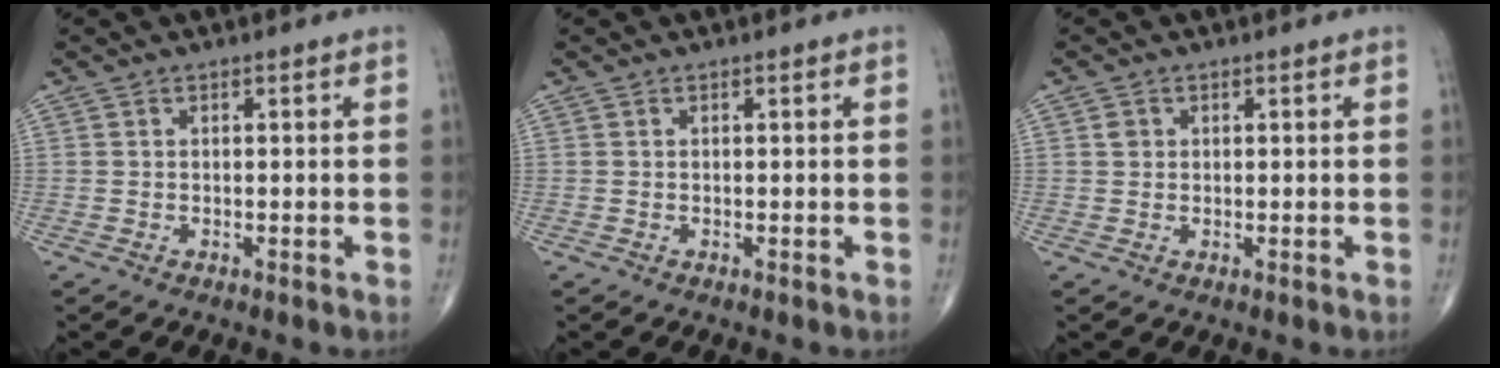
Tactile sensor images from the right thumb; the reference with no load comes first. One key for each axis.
{"total": 0.0}
{"total": 1.4, "fx": 0.4, "fy": 1.2, "fz": 0.5, "tx": -0.002, "ty": 0.000, "tz": 0.005}